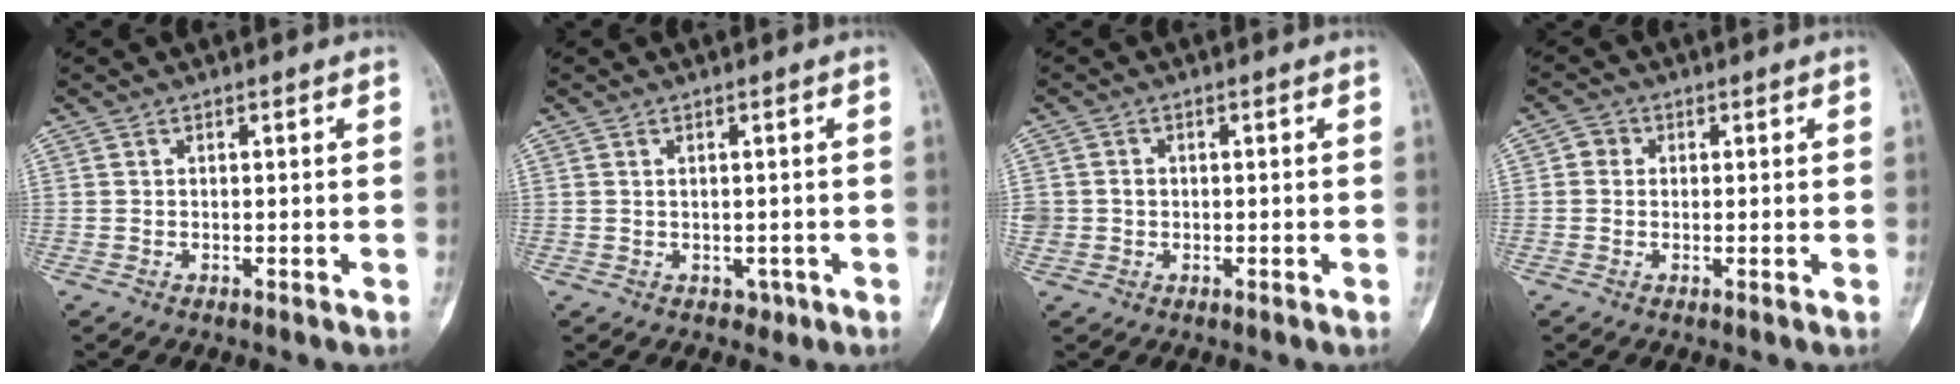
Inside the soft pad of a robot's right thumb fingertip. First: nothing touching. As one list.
[{"total": 0.0}, {"total": 3.2, "force": [-0.2, 3.0, 1.0], "torque": [-0.003, 0.008, -0.001]}, {"total": 2.5, "force": [0.2, 2.3, 0.8], "torque": [0.004, 0.005, -0.001]}]